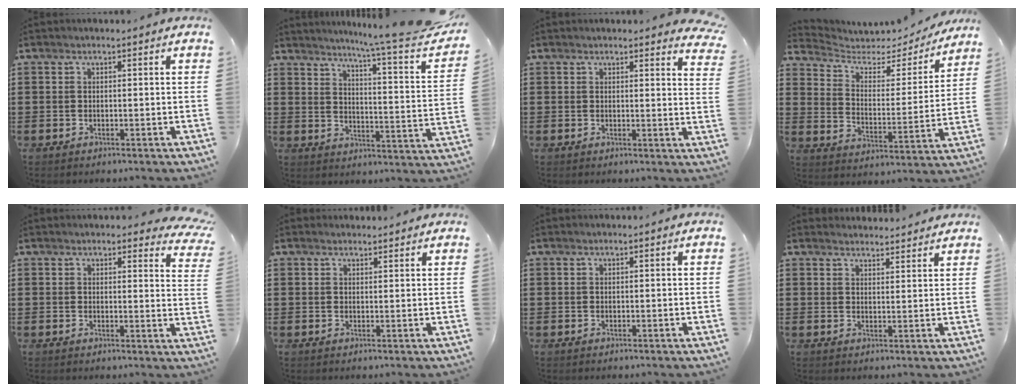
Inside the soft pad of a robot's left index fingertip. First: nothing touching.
{"total": 7.1, "force": [6.0, -1.0, 3.6], "torque": [-0.073, -0.058, 0.089]}
{"total": 2.1, "force": [2.0, 0.2, 0.5], "torque": [-0.002, -0.010, 0.036]}
{"total": 3.8, "force": [3.0, 2.0, 1.1], "torque": [-0.045, -0.022, 0.046]}
{"total": 3.0, "force": [2.8, 0.5, 0.9], "torque": [-0.014, -0.015, 0.049]}
{"total": 1.3, "force": [1.3, 0.3, 0.0], "torque": [-0.004, 0.001, 0.025]}
{"total": 0.0}
{"total": 2.5, "force": [2.5, 0.2, -0.2], "torque": [-0.004, -0.007, 0.048]}